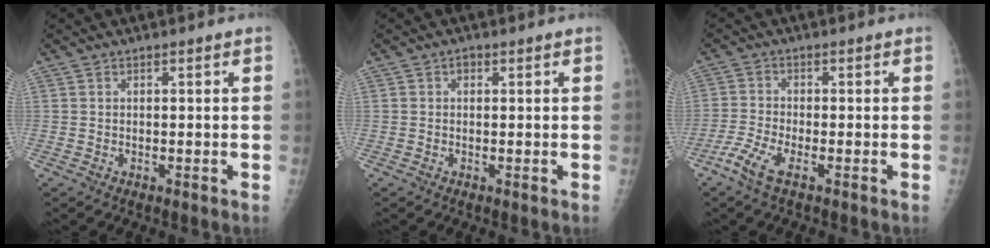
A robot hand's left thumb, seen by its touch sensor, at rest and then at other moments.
{"total": 1.1, "force": [0.3, 0.9, 0.6], "torque": [-0.003, 0.003, -0.001]}
{"total": 5.0, "force": [-3.0, 1.2, 3.8], "torque": [-0.100, 0.002, -0.067]}